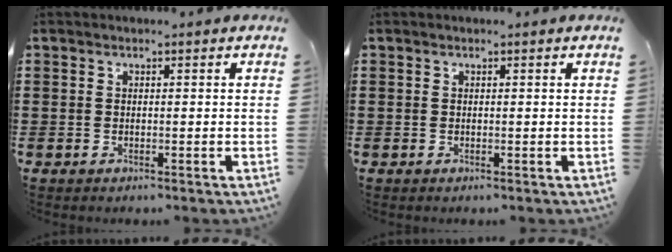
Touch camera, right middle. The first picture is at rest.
{"total": 0.0}